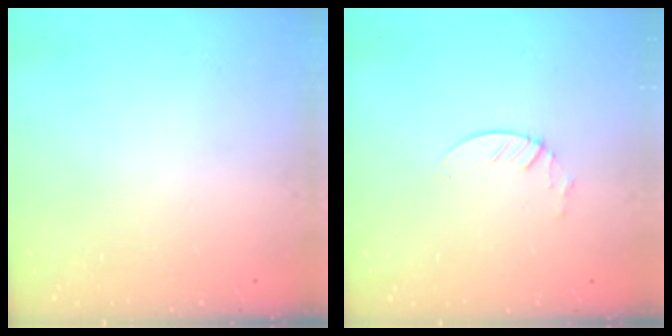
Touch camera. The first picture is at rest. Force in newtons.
{"total": 1.9, "press": 1.9, "slide": 0.2}